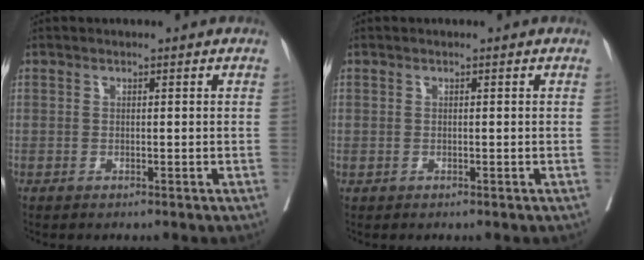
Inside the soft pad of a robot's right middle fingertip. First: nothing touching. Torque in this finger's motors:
{"motor_torque": [0.15, -0.17, 0.03, 0.00]}